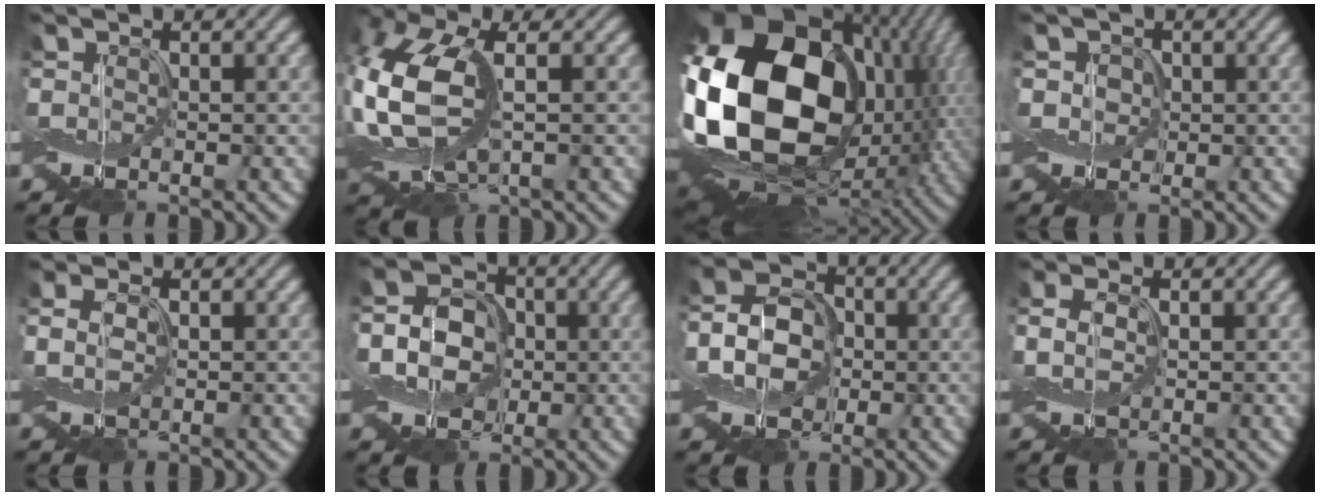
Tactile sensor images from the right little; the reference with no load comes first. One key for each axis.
{"total": 9.1, "fx": 0.4, "fy": 4.9, "fz": 7.7, "tx": -0.202, "ty": 0.004, "tz": 0.007}
{"total": 21.1, "fx": 0.9, "fy": 15.0, "fz": 14.8, "tx": -0.332, "ty": -0.023, "tz": 0.033}
{"total": 1.8, "fx": -0.1, "fy": 1.6, "fz": 0.7, "tx": -0.018, "ty": 0.004, "tz": -0.011}
{"total": 1.0, "fx": -0.2, "fy": 0.6, "fz": 0.9, "tx": -0.023, "ty": 0.003, "tz": -0.004}
{"total": 5.5, "fx": -1.1, "fy": 4.4, "fz": 3.1, "tx": -0.048, "ty": 0.002, "tz": -0.038}
{"total": 4.7, "fx": -1.6, "fy": 3.5, "fz": 2.7, "tx": -0.042, "ty": 0.007, "tz": -0.041}
{"total": 1.4, "fx": -0.3, "fy": 0.8, "fz": 1.1, "tx": -0.028, "ty": 0.004, "tz": -0.007}